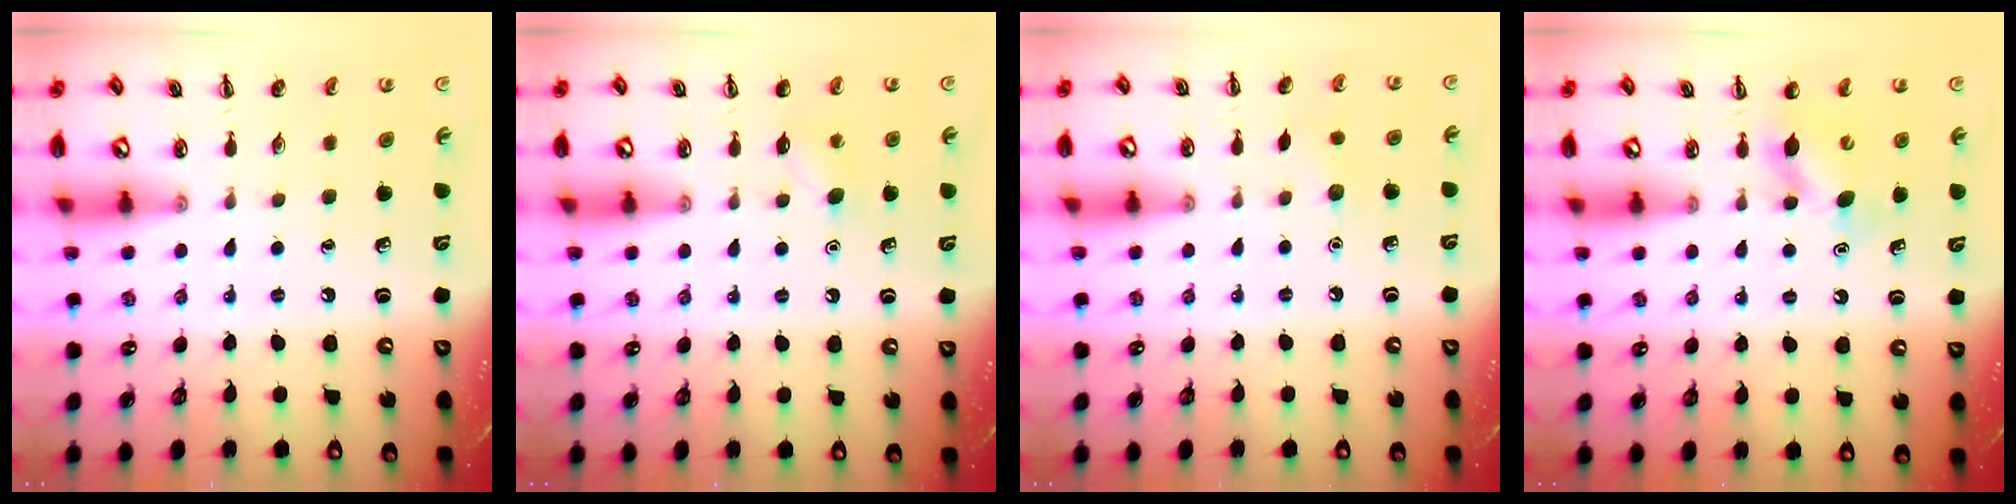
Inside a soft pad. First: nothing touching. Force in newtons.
{"total": 5.7, "press": 5.5, "slide": 1.4}
{"total": 4.8, "press": 4.6, "slide": 1.4}
{"total": 7.7, "press": 7.6, "slide": 1.4}